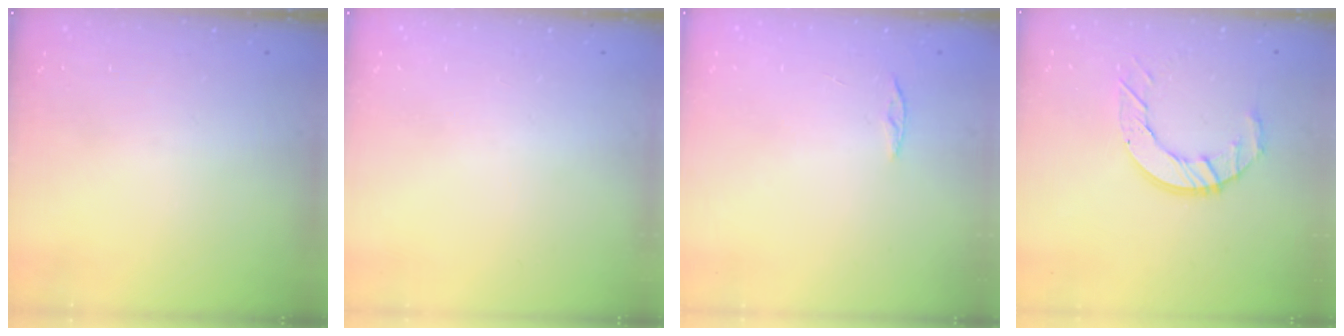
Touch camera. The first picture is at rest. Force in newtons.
{"total": 0.0}
{"total": 4.0, "press": 3.9, "slide": 0.4}
{"total": 9.1, "press": 9.1, "slide": 0.9}